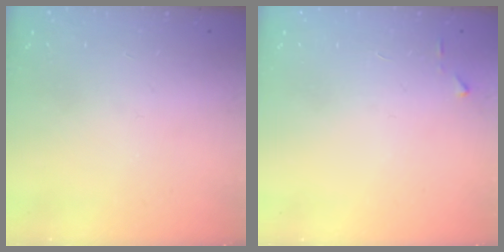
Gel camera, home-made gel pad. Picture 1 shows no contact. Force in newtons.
{"total": 3.7, "press": 3.7, "slide": 0.4}